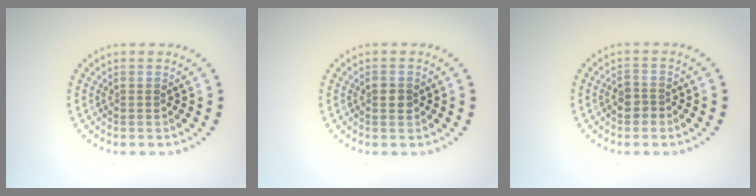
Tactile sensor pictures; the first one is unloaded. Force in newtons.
{"total": 0.9, "press": 0.9, "slide": 0.1}
{"total": 1.8, "press": 1.6, "slide": 0.7}